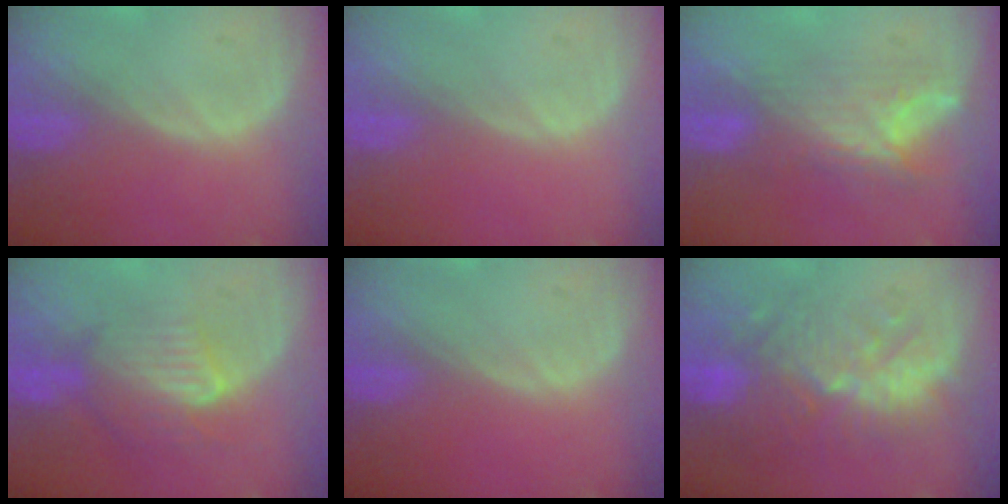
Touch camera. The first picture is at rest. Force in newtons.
{"total": 0.0}
{"total": 8.0, "press": 6.6, "slide": 4.5}
{"total": 7.9, "press": 7.3, "slide": 3.1}
{"total": 0.0}
{"total": 11.2, "press": 9.9, "slide": 5.2}